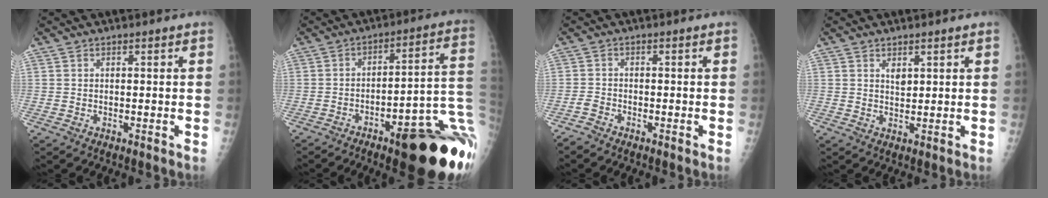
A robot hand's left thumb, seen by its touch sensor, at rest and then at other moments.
{"total": 24.3, "force": [-8.5, 6.6, 21.8], "torque": [-0.199, 0.052, -0.109]}
{"total": 1.6, "force": [-1.6, 0.4, 0.0], "torque": [-0.004, 0.002, -0.036]}
{"total": 1.9, "force": [1.2, 0.8, 1.3], "torque": [-0.016, -0.010, 0.023]}